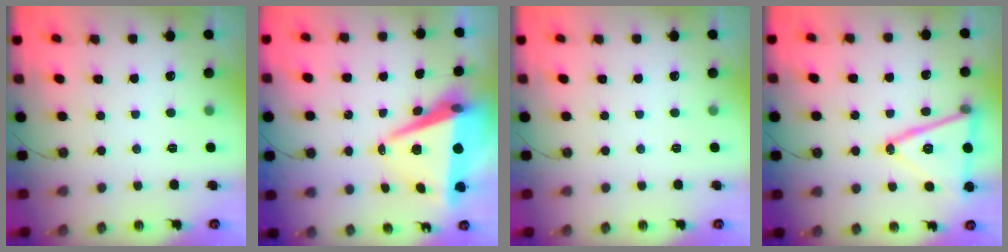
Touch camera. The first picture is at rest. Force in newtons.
{"total": 11.2, "press": 10.5, "slide": 4.0}
{"total": 0.0}
{"total": 18.1, "press": 17.8, "slide": 3.4}